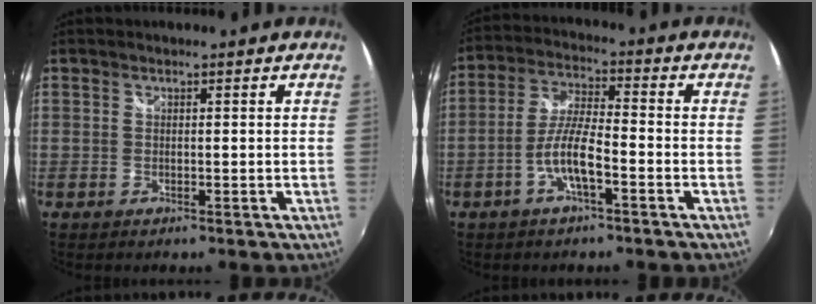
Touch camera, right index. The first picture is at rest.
{"total": 7.2, "force": [-3.1, 1.3, 6.4], "torque": [-0.135, 0.009, -0.057]}